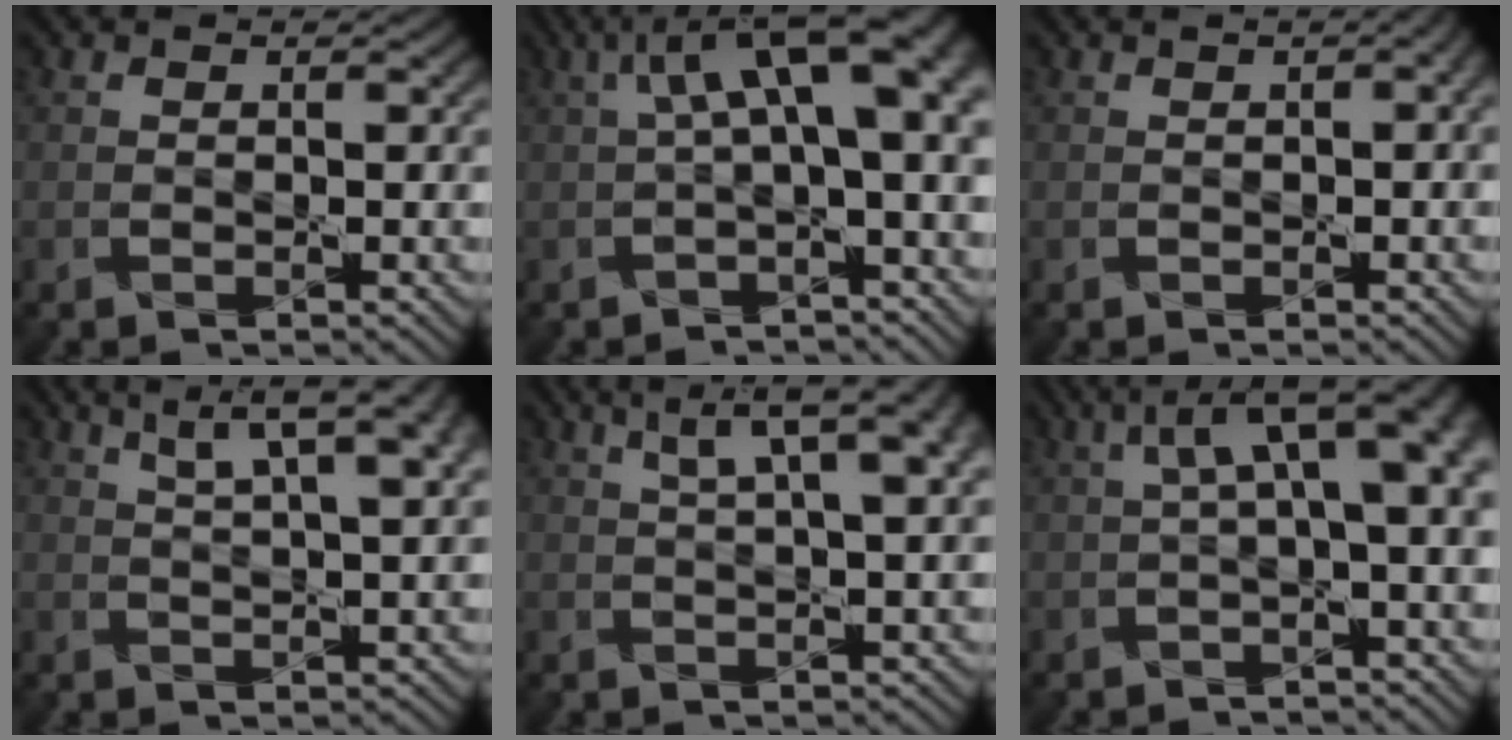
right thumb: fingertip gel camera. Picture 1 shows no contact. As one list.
[{"total": 9.6, "force": [1.7, 3.3, 8.8], "torque": [-0.146, 0.014, 0.028]}, {"total": 1.9, "force": [0.3, 0.7, 1.7], "torque": [-0.026, 0.002, 0.007]}, {"total": 9.1, "force": [5.0, 2.2, 7.3], "torque": [-0.109, 0.023, 0.073]}, {"total": 8.4, "force": [4.0, 1.9, 7.1], "torque": [-0.100, 0.029, 0.060]}, {"total": 7.6, "force": [1.4, 2.3, 7.1], "torque": [-0.116, 0.018, 0.022]}]